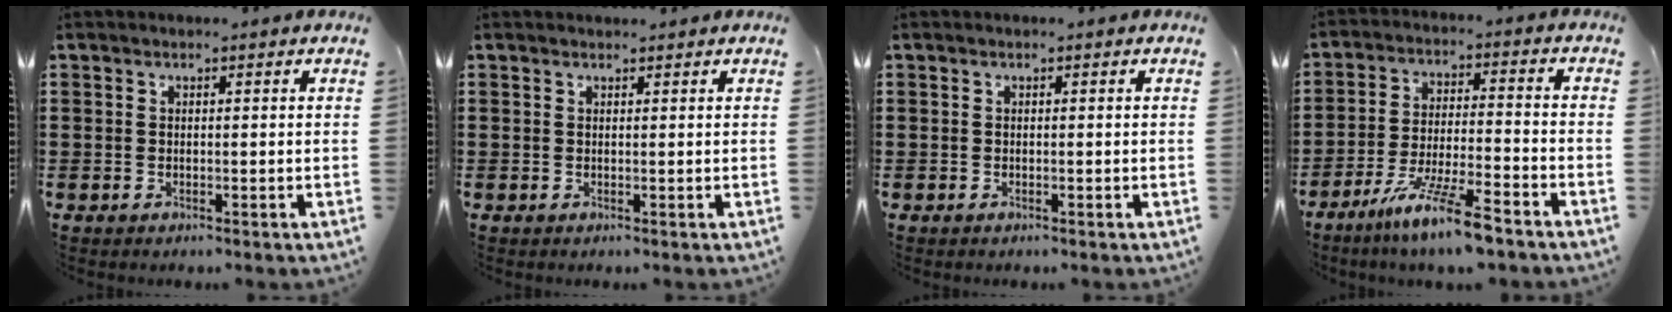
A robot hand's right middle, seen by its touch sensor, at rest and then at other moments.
{"total": 0.6, "force": [0.6, 0.0, 0.0], "torque": [-0.002, -0.003, 0.012]}
{"total": 0.0}
{"total": 9.5, "force": [-7.3, 0.3, 6.1], "torque": [-0.118, -0.005, -0.138]}